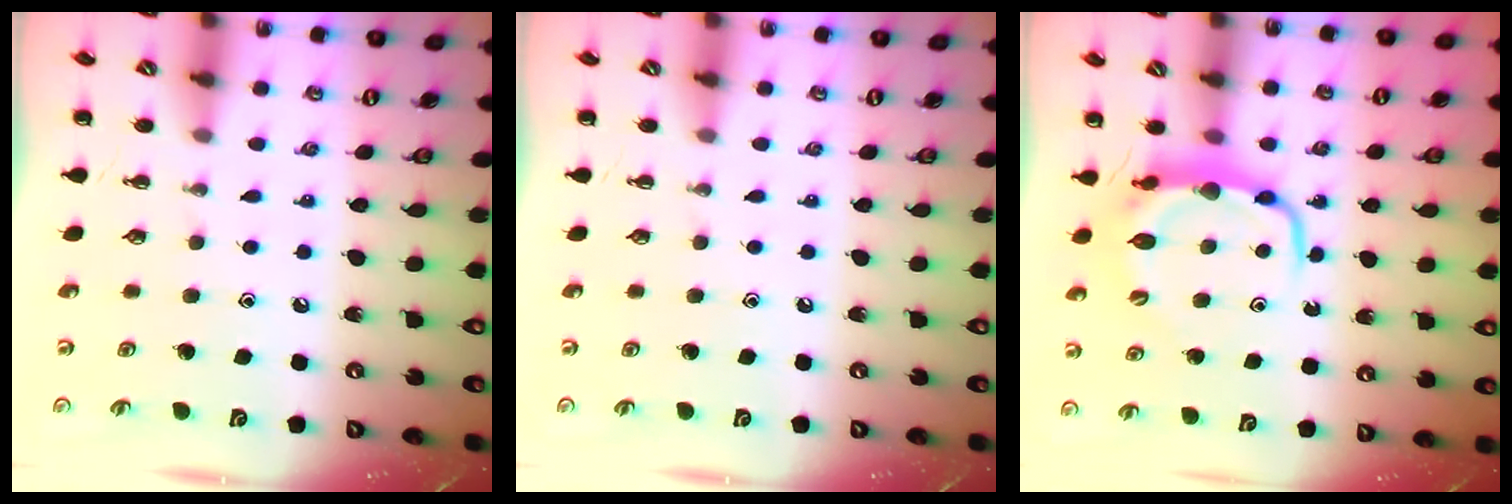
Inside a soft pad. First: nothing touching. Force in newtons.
{"total": 0.0}
{"total": 7.4, "press": 7.3, "slide": 1.2}